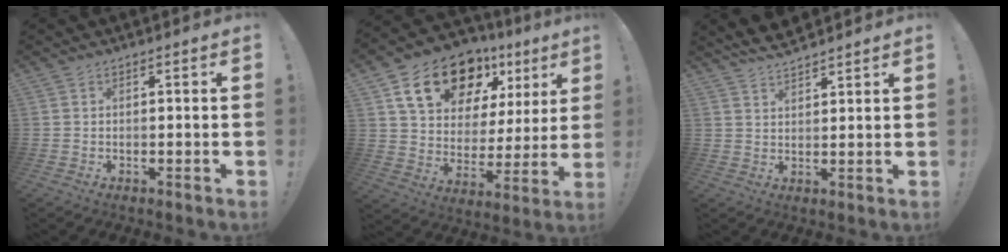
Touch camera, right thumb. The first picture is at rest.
{"total": 19.2, "force": [12.2, 11.2, 9.7], "torque": [-0.156, -0.068, 0.227]}
{"total": 5.2, "force": [4.9, 1.2, 1.5], "torque": [-0.028, -0.026, 0.090]}